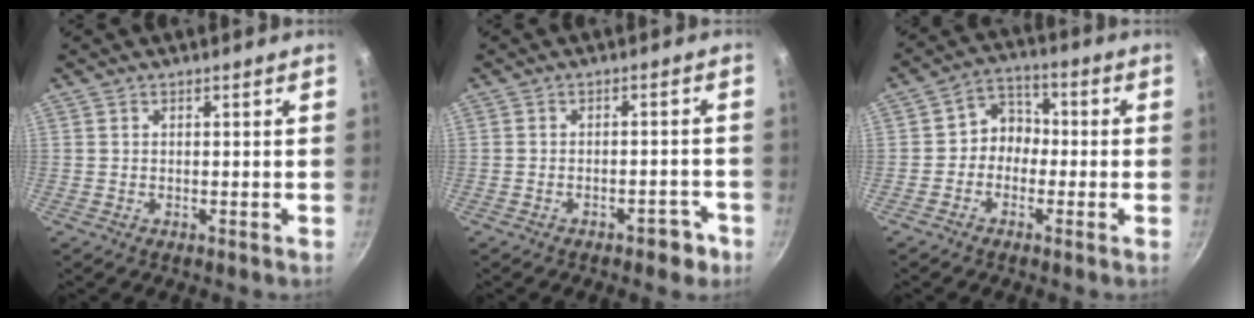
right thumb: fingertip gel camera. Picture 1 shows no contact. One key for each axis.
{"total": 4.0, "fx": -2.6, "fy": 2.0, "fz": 2.3, "tx": -0.014, "ty": 0.030, "tz": -0.019}
{"total": 6.1, "fx": -1.1, "fy": 5.3, "fz": 3.0, "tx": -0.004, "ty": 0.027, "tz": -0.033}